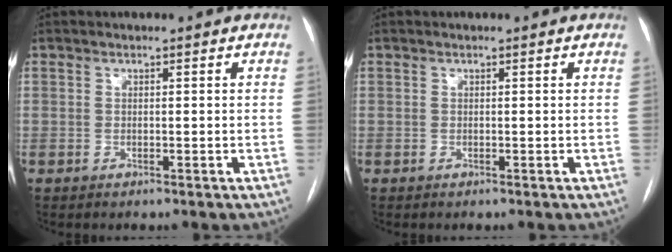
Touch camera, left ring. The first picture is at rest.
{"total": 0.0}